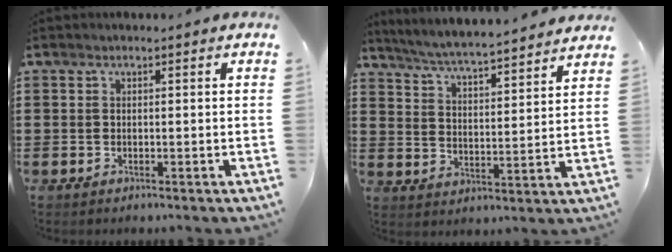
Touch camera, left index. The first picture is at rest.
{"total": 5.0, "force": [4.8, -0.5, 1.2], "torque": [-0.047, -0.038, 0.078]}